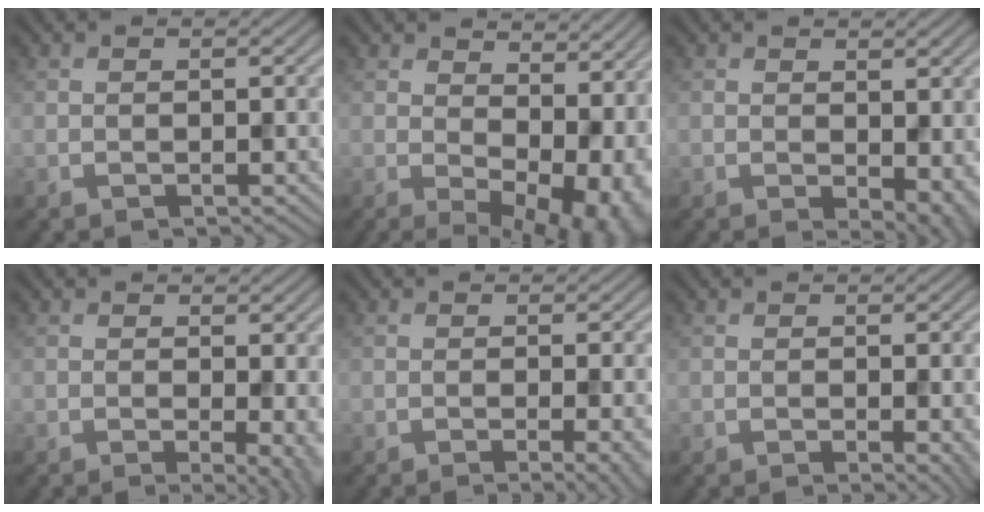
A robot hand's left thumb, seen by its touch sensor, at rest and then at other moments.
{"total": 13.7, "force": [1.8, 8.4, 10.7], "torque": [-0.120, -0.026, 0.078]}
{"total": 4.2, "force": [-0.4, 2.3, 3.5], "torque": [-0.044, -0.014, 0.002]}
{"total": 4.1, "force": [-0.4, 1.0, 4.0], "torque": [-0.054, -0.008, -0.007]}
{"total": 3.8, "force": [-1.1, 0.8, 3.6], "torque": [-0.046, 0.000, -0.017]}
{"total": 2.0, "force": [-0.3, 0.3, 1.9], "torque": [-0.024, -0.006, -0.005]}